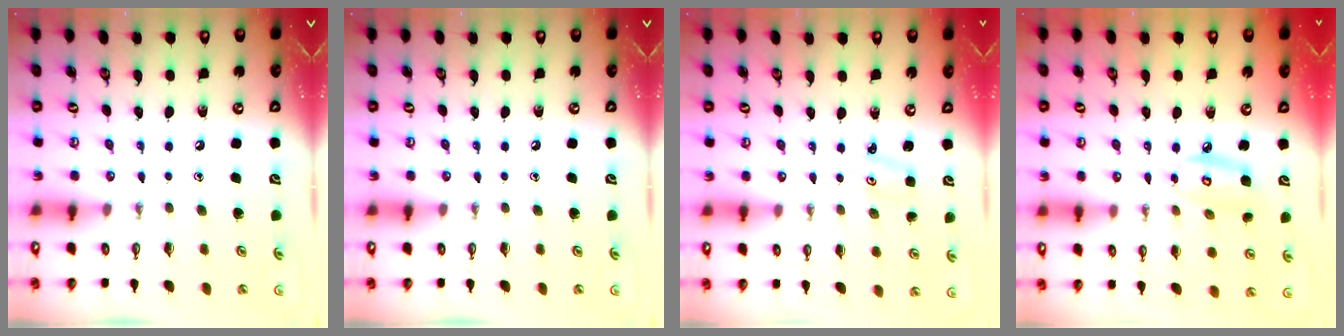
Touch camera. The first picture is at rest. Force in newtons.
{"total": 0.0}
{"total": 2.1, "press": 2.1, "slide": 0.3}
{"total": 7.4, "press": 7.3, "slide": 0.4}